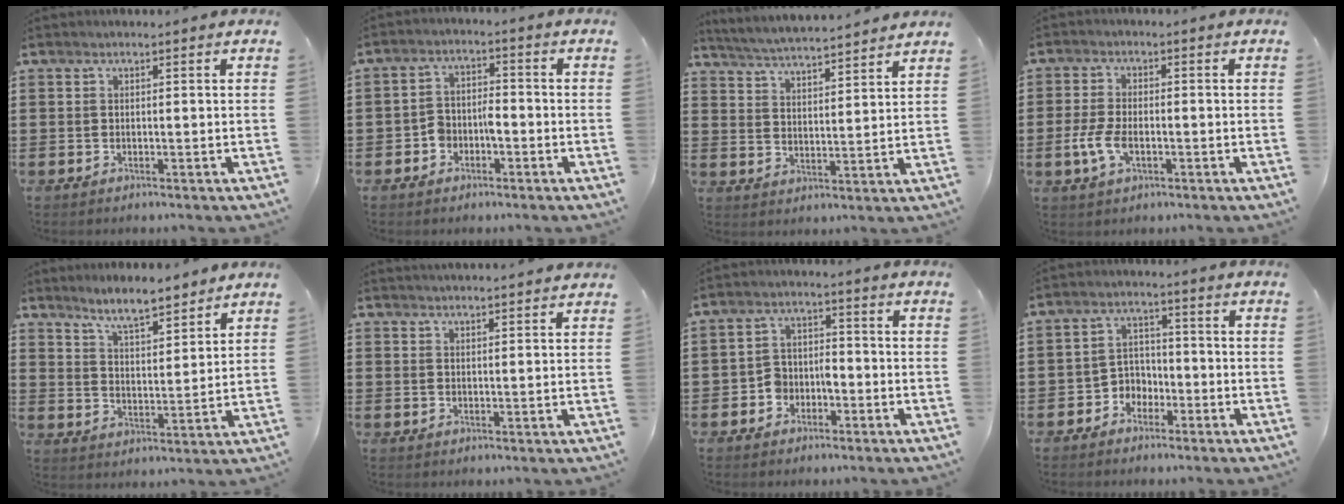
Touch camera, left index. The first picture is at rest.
{"total": 3.5, "force": [-2.0, 2.3, 1.9], "torque": [-0.040, 0.008, -0.040]}
{"total": 4.5, "force": [4.5, -0.5, 0.7], "torque": [-0.035, -0.033, 0.075]}
{"total": 4.9, "force": [-1.5, 2.5, 4.0], "torque": [-0.095, -0.002, -0.033]}
{"total": 6.5, "force": [5.9, 0.3, 2.6], "torque": [-0.070, -0.025, 0.106]}
{"total": 2.2, "force": [2.2, -0.3, 0.1], "torque": [-0.007, -0.004, 0.042]}
{"total": 3.8, "force": [-2.3, 2.7, 1.2], "torque": [-0.030, 0.010, -0.048]}
{"total": 3.8, "force": [-2.6, 2.7, 0.9], "torque": [-0.026, 0.010, -0.056]}